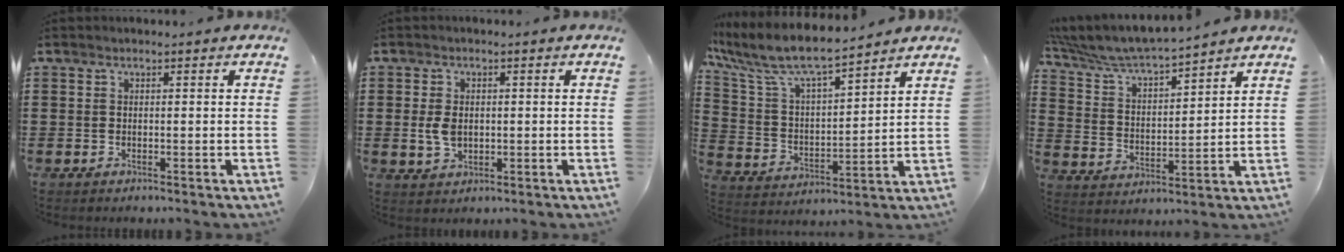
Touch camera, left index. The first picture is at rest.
{"total": 3.5, "force": [0.0, 2.4, 2.5], "torque": [-0.067, 0.002, -0.004]}
{"total": 8.2, "force": [7.2, 1.4, 3.8], "torque": [-0.106, -0.041, 0.121]}
{"total": 5.9, "force": [5.7, 0.5, 1.6], "torque": [-0.060, -0.036, 0.093]}